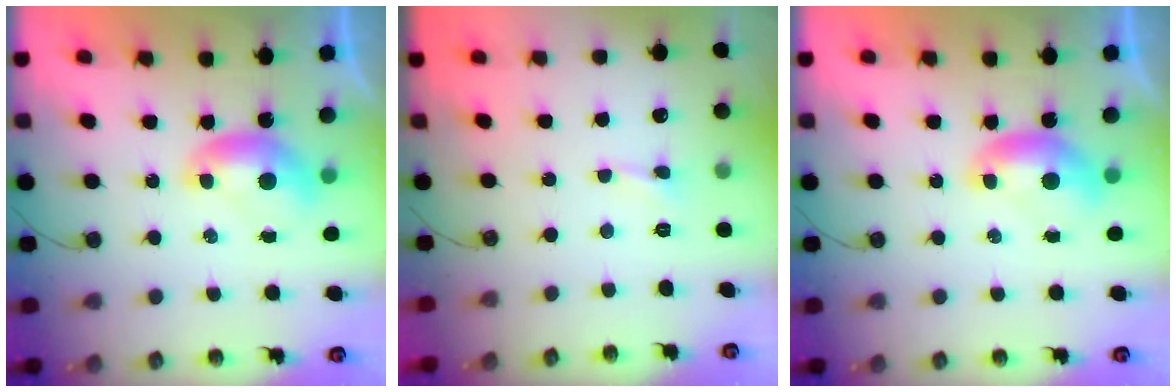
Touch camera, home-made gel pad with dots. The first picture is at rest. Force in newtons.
{"total": 1.3, "press": 1.2, "slide": 0.4}
{"total": 0.0}